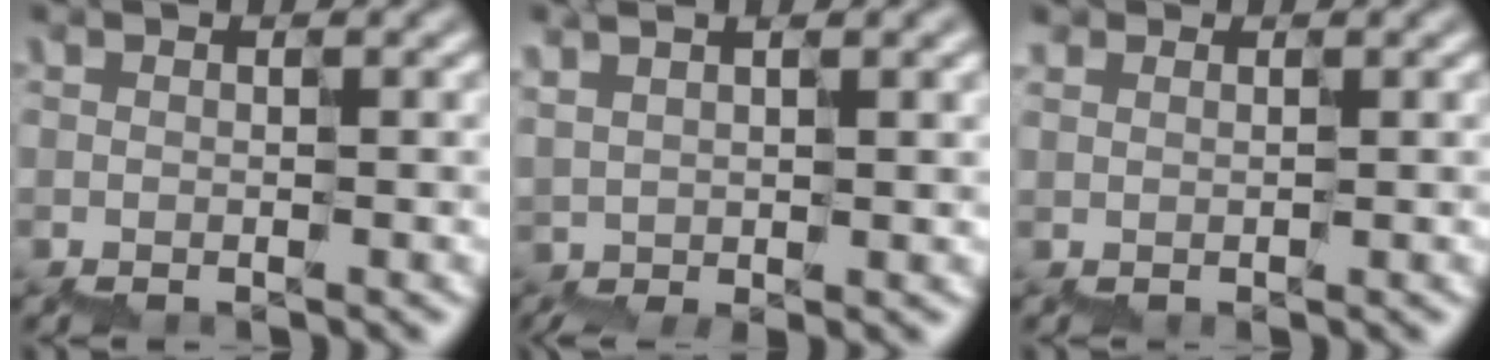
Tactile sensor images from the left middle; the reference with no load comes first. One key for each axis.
{"total": 6.1, "fx": 2.7, "fy": 2.2, "fz": 5.0, "tx": -0.063, "ty": 0.025, "tz": 0.052}
{"total": 1.0, "fx": 0.5, "fy": 0.8, "fz": 0.4, "tx": -0.001, "ty": 0.005, "tz": 0.009}